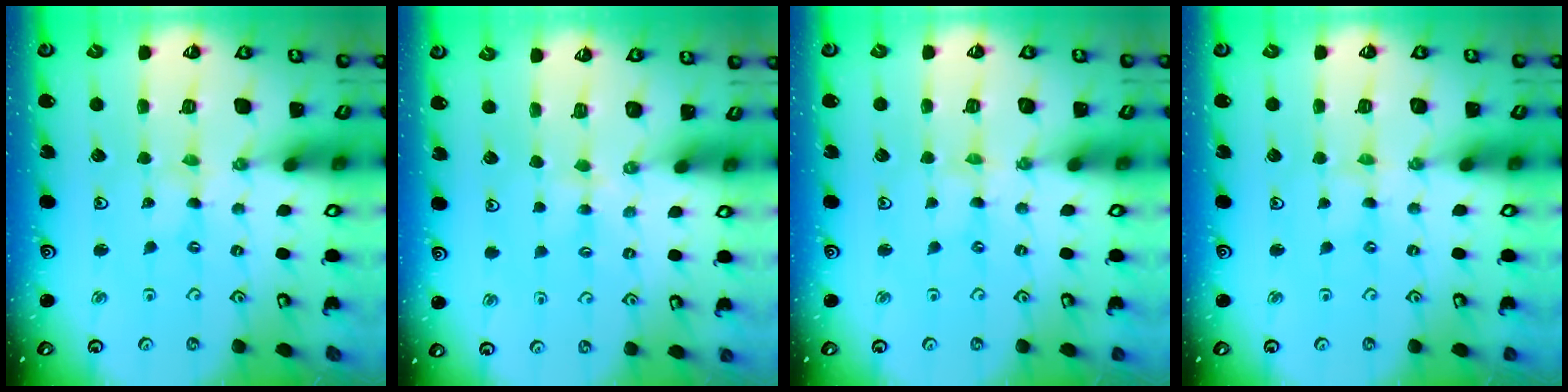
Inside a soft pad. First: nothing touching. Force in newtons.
{"total": 2.4, "press": 2.3, "slide": 0.4}
{"total": 0.0}
{"total": 0.0}